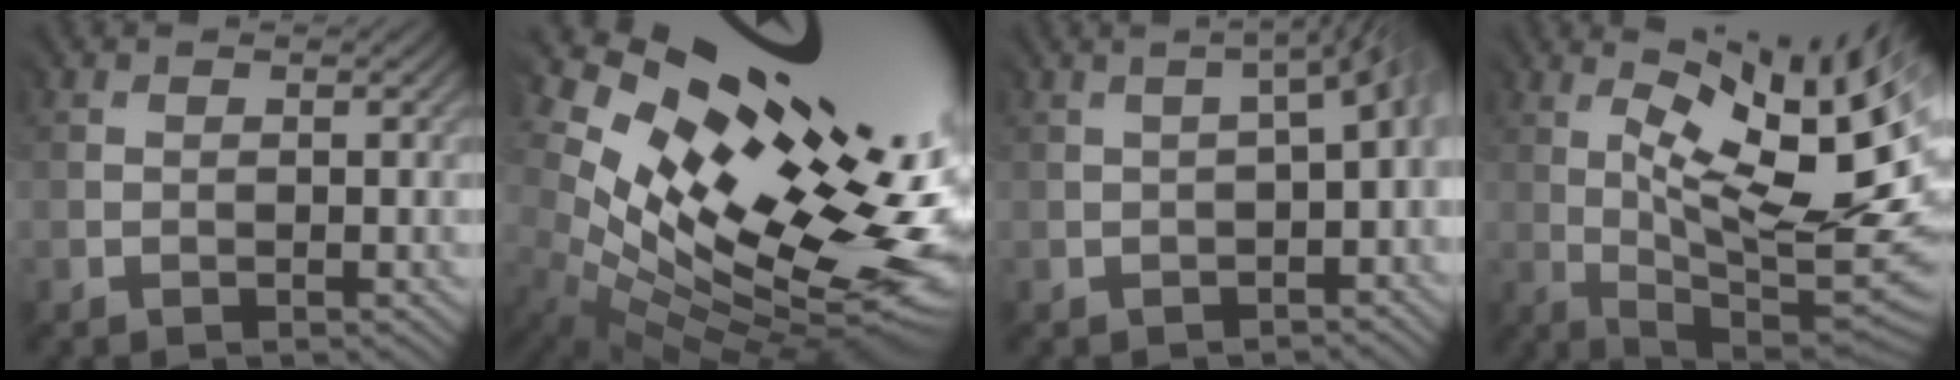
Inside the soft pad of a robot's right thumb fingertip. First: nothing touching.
{"total": 16.3, "force": [4.0, 7.4, 14.0], "torque": [-0.221, 0.000, 0.093]}
{"total": 4.9, "force": [-1.6, 1.5, 4.4], "torque": [-0.027, 0.010, -0.023]}
{"total": 16.2, "force": [2.6, 5.0, 15.1], "torque": [-0.220, 0.009, 0.056]}